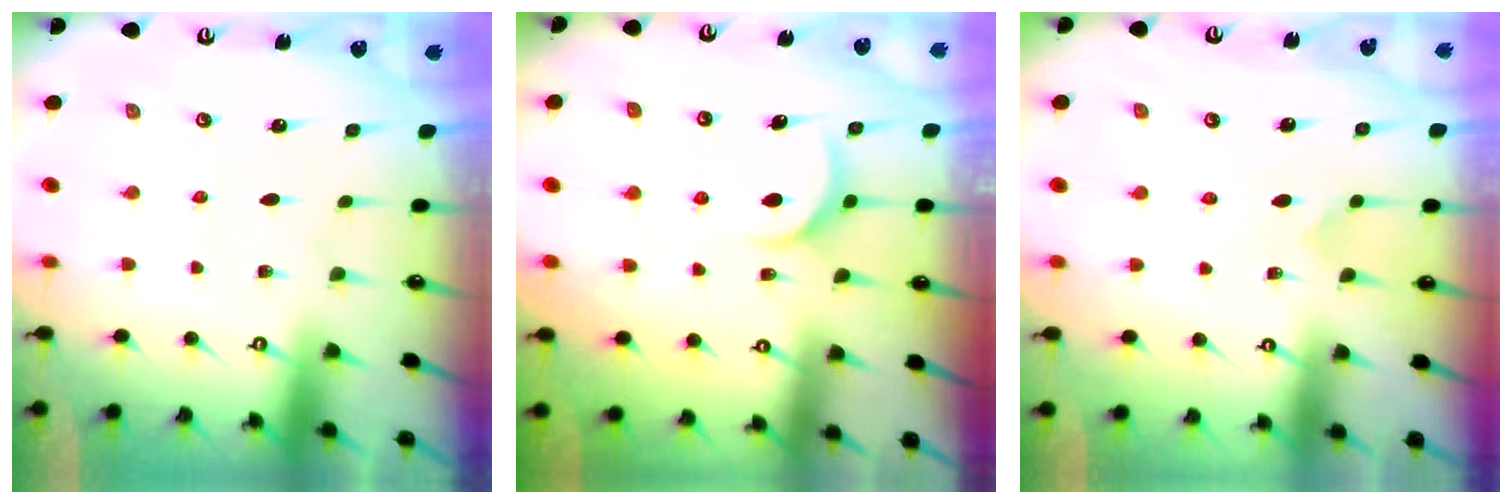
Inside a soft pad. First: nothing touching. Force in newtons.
{"total": 6.6, "press": 6.6, "slide": 0.3}
{"total": 6.4, "press": 6.3, "slide": 0.6}